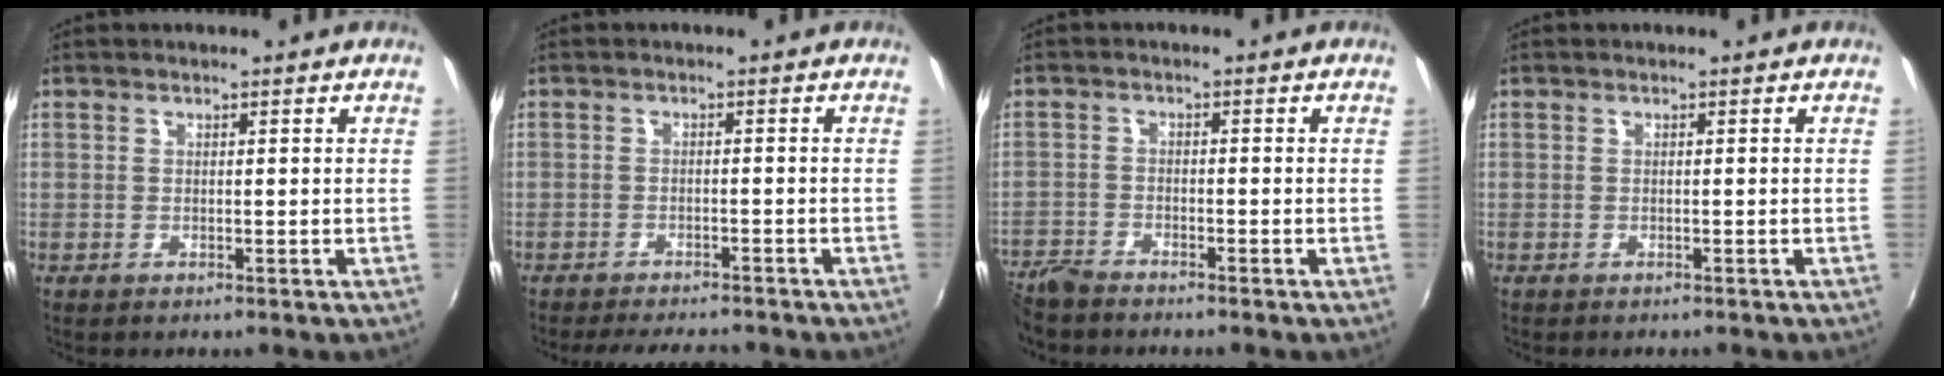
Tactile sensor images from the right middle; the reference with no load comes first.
{"total": 8.5, "force": [-7.6, 2.0, 3.3], "torque": [-0.081, -0.007, -0.110]}
{"total": 5.9, "force": [-5.6, 1.3, 1.6], "torque": [-0.049, -0.021, -0.112]}
{"total": 0.6, "force": [-0.6, 0.2, 0.1], "torque": [-0.003, -0.001, -0.008]}